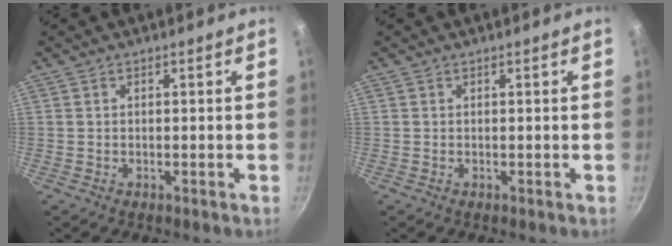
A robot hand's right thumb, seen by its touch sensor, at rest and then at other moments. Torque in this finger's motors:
{"motor_torque": [-0.16, 0.39, -0.18, 0.32, 0.00]}